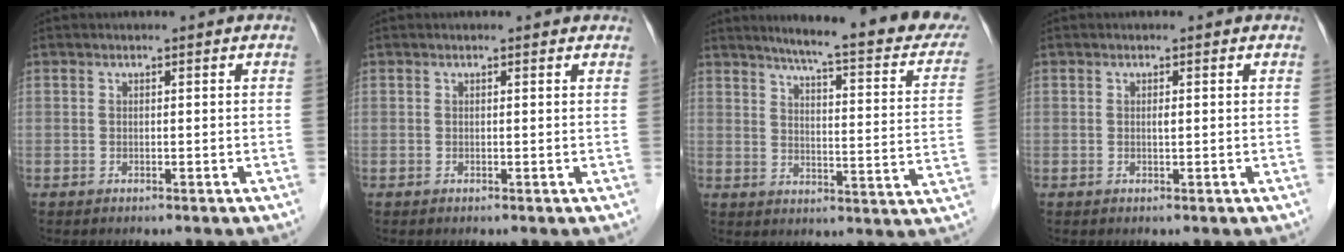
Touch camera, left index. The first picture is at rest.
{"total": 1.3, "force": [1.2, 0.4, 0.3], "torque": [-0.011, 0.003, 0.006]}
{"total": 21.4, "force": [17.9, 1.8, 11.6], "torque": [-0.144, -0.039, 0.211]}
{"total": 0.6, "force": [0.1, 0.1, 0.5], "torque": [-0.014, -0.001, 0.001]}